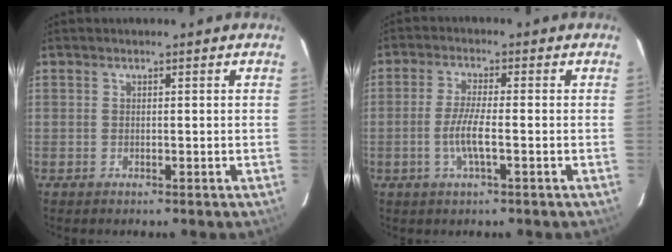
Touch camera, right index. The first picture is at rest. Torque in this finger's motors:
{"motor_torque": [0.44, -0.34, 0.35, 0.12]}